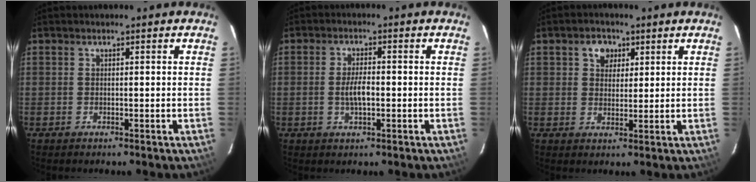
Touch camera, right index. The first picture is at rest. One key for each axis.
{"total": 4.2, "fx": -0.7, "fy": 1.5, "fz": 3.9, "tx": -0.074, "ty": 0.000, "tz": -0.010}
{"total": 4.1, "fx": 1.8, "fy": 3.3, "fz": 1.6, "tx": -0.016, "ty": 0.012, "tz": 0.032}